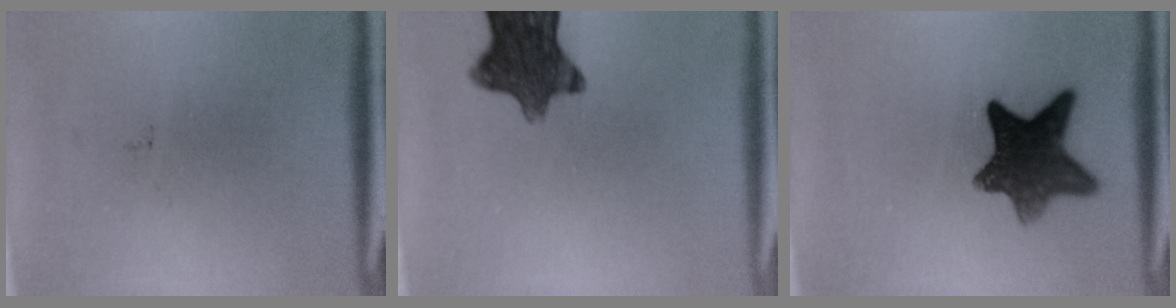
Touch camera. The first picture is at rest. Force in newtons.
{"total": 10.6}
{"total": 10.4}